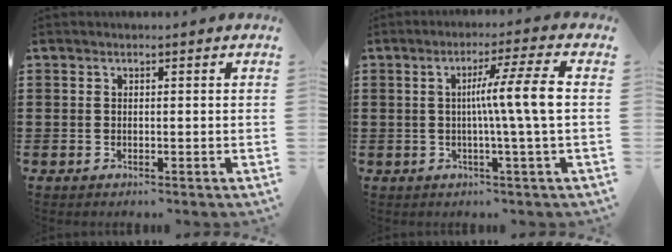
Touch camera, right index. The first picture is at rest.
{"total": 8.0, "force": [0.2, -0.7, 8.0], "torque": [-0.144, -0.002, -0.008]}